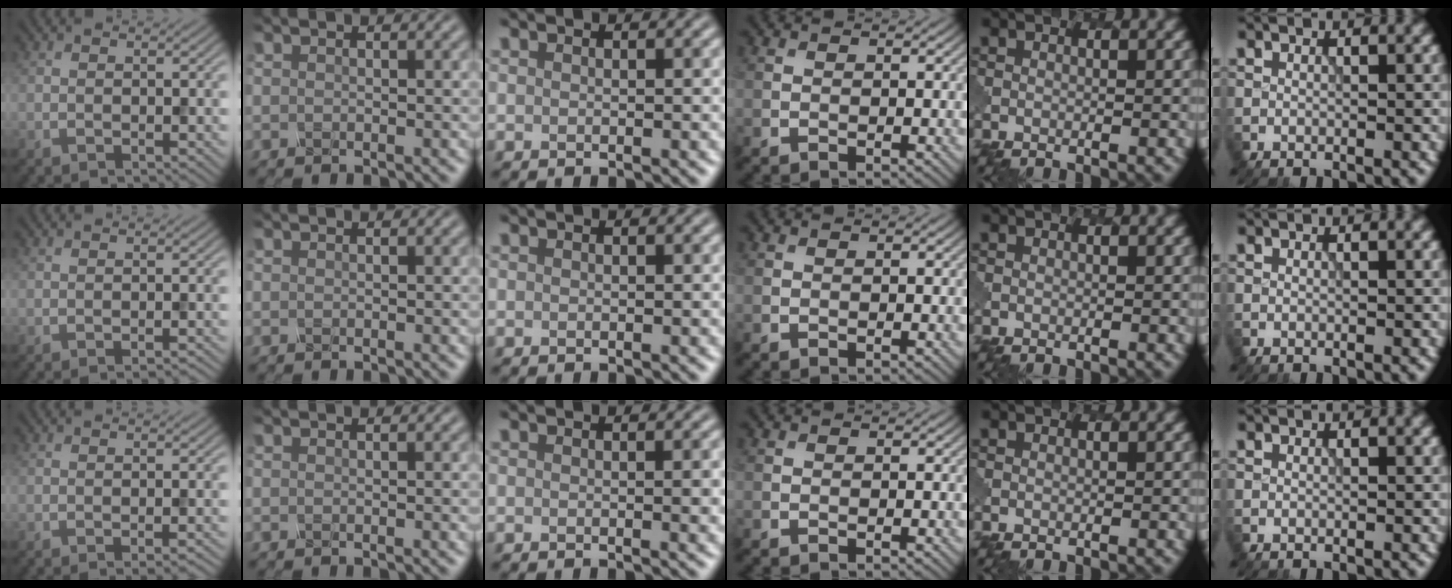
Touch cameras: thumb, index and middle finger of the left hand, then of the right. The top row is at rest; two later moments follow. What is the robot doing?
{"motion": "screw", "object": "spray bottle"}